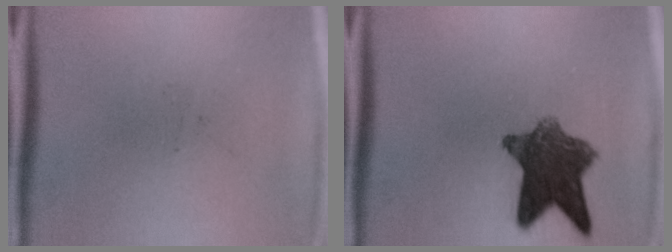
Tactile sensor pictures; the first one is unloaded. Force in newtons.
{"total": 9.2}